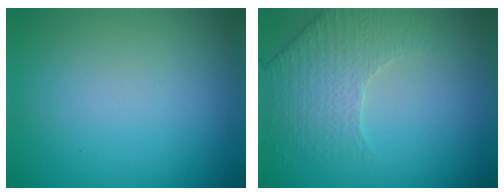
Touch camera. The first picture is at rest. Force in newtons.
{"total": 2.6, "press": 2.4, "slide": 1.0}